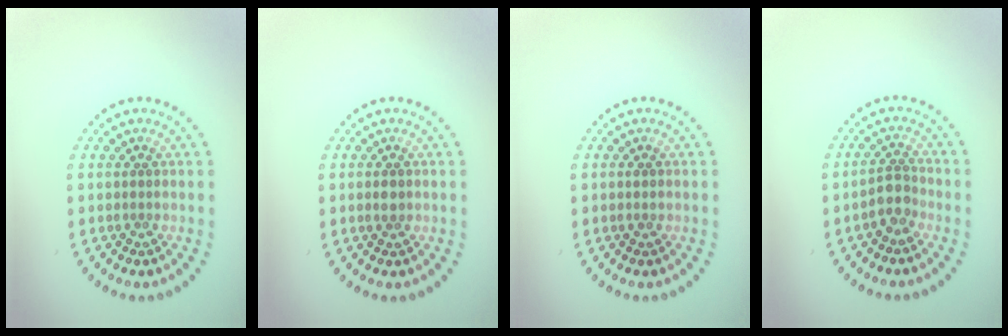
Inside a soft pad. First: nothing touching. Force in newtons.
{"total": 1.2, "press": 1.2, "slide": 0.1}
{"total": 0.8, "press": 0.8, "slide": 0.2}
{"total": 2.2, "press": 1.7, "slide": 1.3}